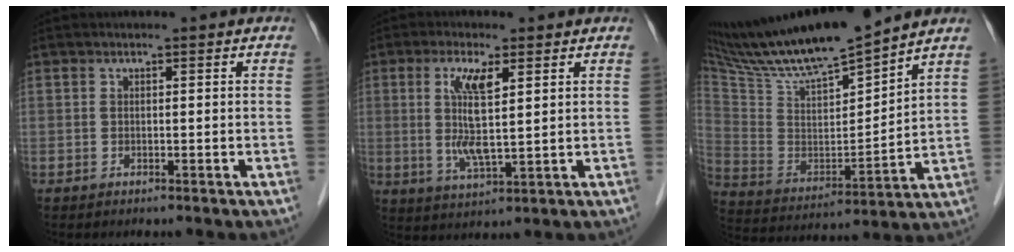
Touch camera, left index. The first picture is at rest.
{"total": 7.3, "force": [1.9, 0.9, 7.0], "torque": [-0.146, -0.007, 0.038]}
{"total": 18.5, "force": [16.4, 0.8, 8.5], "torque": [-0.160, -0.005, 0.299]}